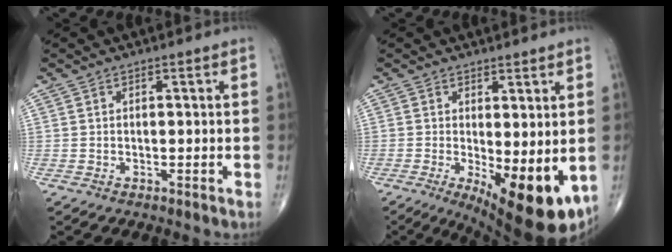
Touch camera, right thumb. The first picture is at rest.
{"total": 13.2, "force": [-2.7, 4.7, 12.0], "torque": [-0.166, -0.030, -0.023]}